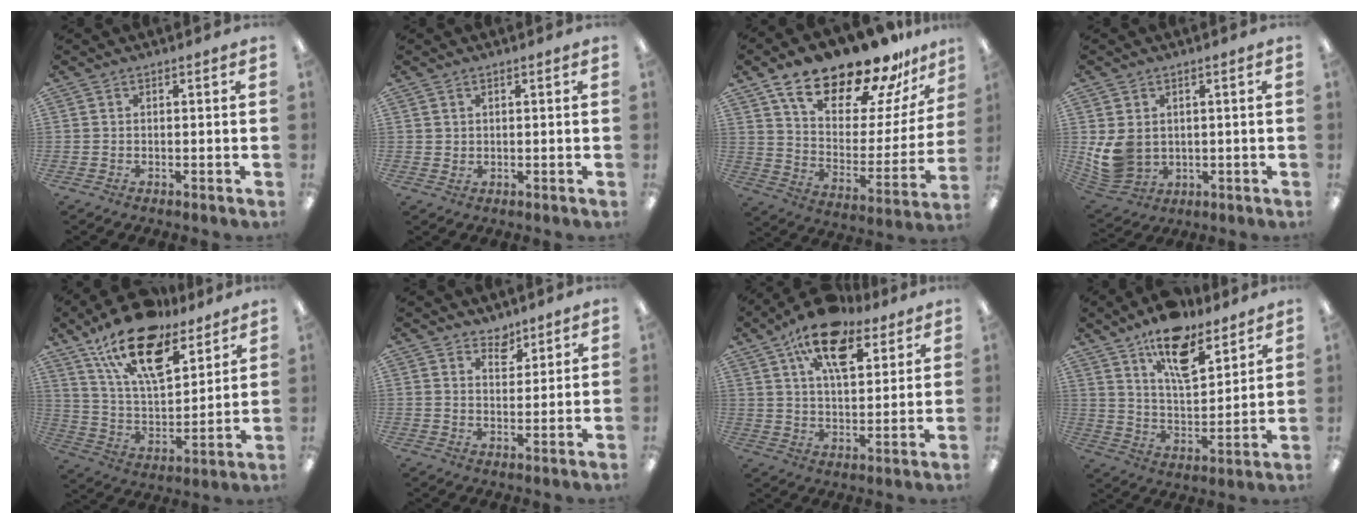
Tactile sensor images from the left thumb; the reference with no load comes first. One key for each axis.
{"total": 1.4, "fx": 1.0, "fy": 1.0, "fz": 0.1, "tx": 0.004, "ty": -0.003, "tz": 0.017}
{"total": 22.8, "fx": 18.0, "fy": 7.8, "fz": 11.7, "tx": -0.188, "ty": -0.128, "tz": 0.305}
{"total": 9.0, "fx": 0.9, "fy": 7.6, "fz": 4.7, "tx": -0.108, "ty": -0.003, "tz": 0.022}
{"total": 20.2, "fx": 14.2, "fy": 8.5, "fz": 11.6, "tx": -0.209, "ty": -0.074, "tz": 0.251}
{"total": 4.2, "fx": 3.6, "fy": 2.0, "fz": 0.6, "tx": 0.003, "ty": -0.025, "tz": 0.064}
{"total": 16.2, "fx": 10.4, "fy": 7.6, "fz": 9.9, "tx": -0.159, "ty": -0.044, "tz": 0.179}
{"total": 14.5, "fx": 10.6, "fy": 5.9, "fz": 7.9, "tx": -0.128, "ty": -0.054, "tz": 0.184}